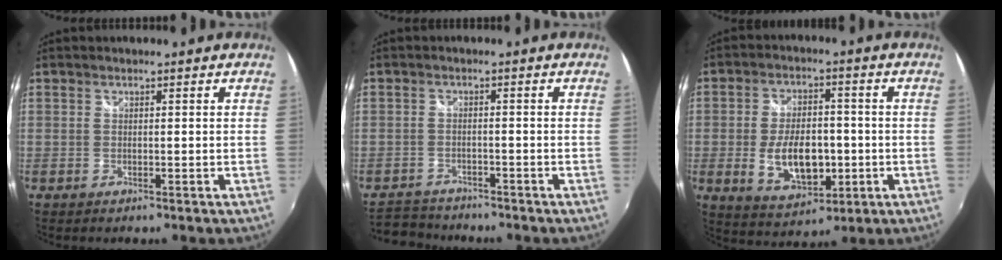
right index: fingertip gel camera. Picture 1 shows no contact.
{"total": 5.9, "force": [-5.3, 2.5, 0.6], "torque": [-0.033, 0.007, -0.093]}
{"total": 11.7, "force": [-2.2, 6.6, 9.4], "torque": [-0.181, -0.005, -0.023]}